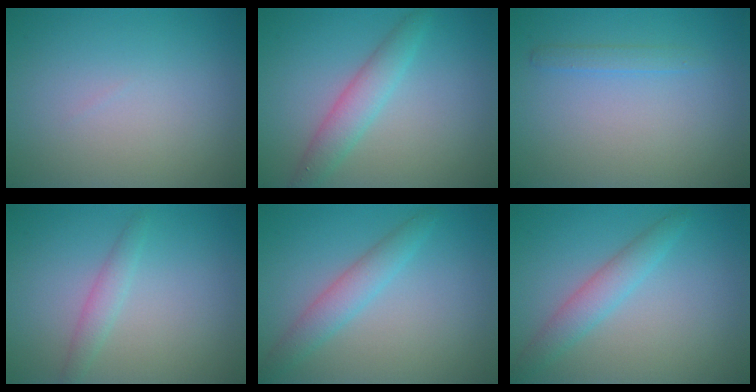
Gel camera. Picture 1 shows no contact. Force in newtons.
{"total": 2.9, "press": 2.9, "slide": 0.0}
{"total": 1.1, "press": 1.1, "slide": 0.0}
{"total": 1.5, "press": 1.5, "slide": 0.1}
{"total": 2.6, "press": 2.6, "slide": 0.0}
{"total": 2.6, "press": 2.6, "slide": 0.0}